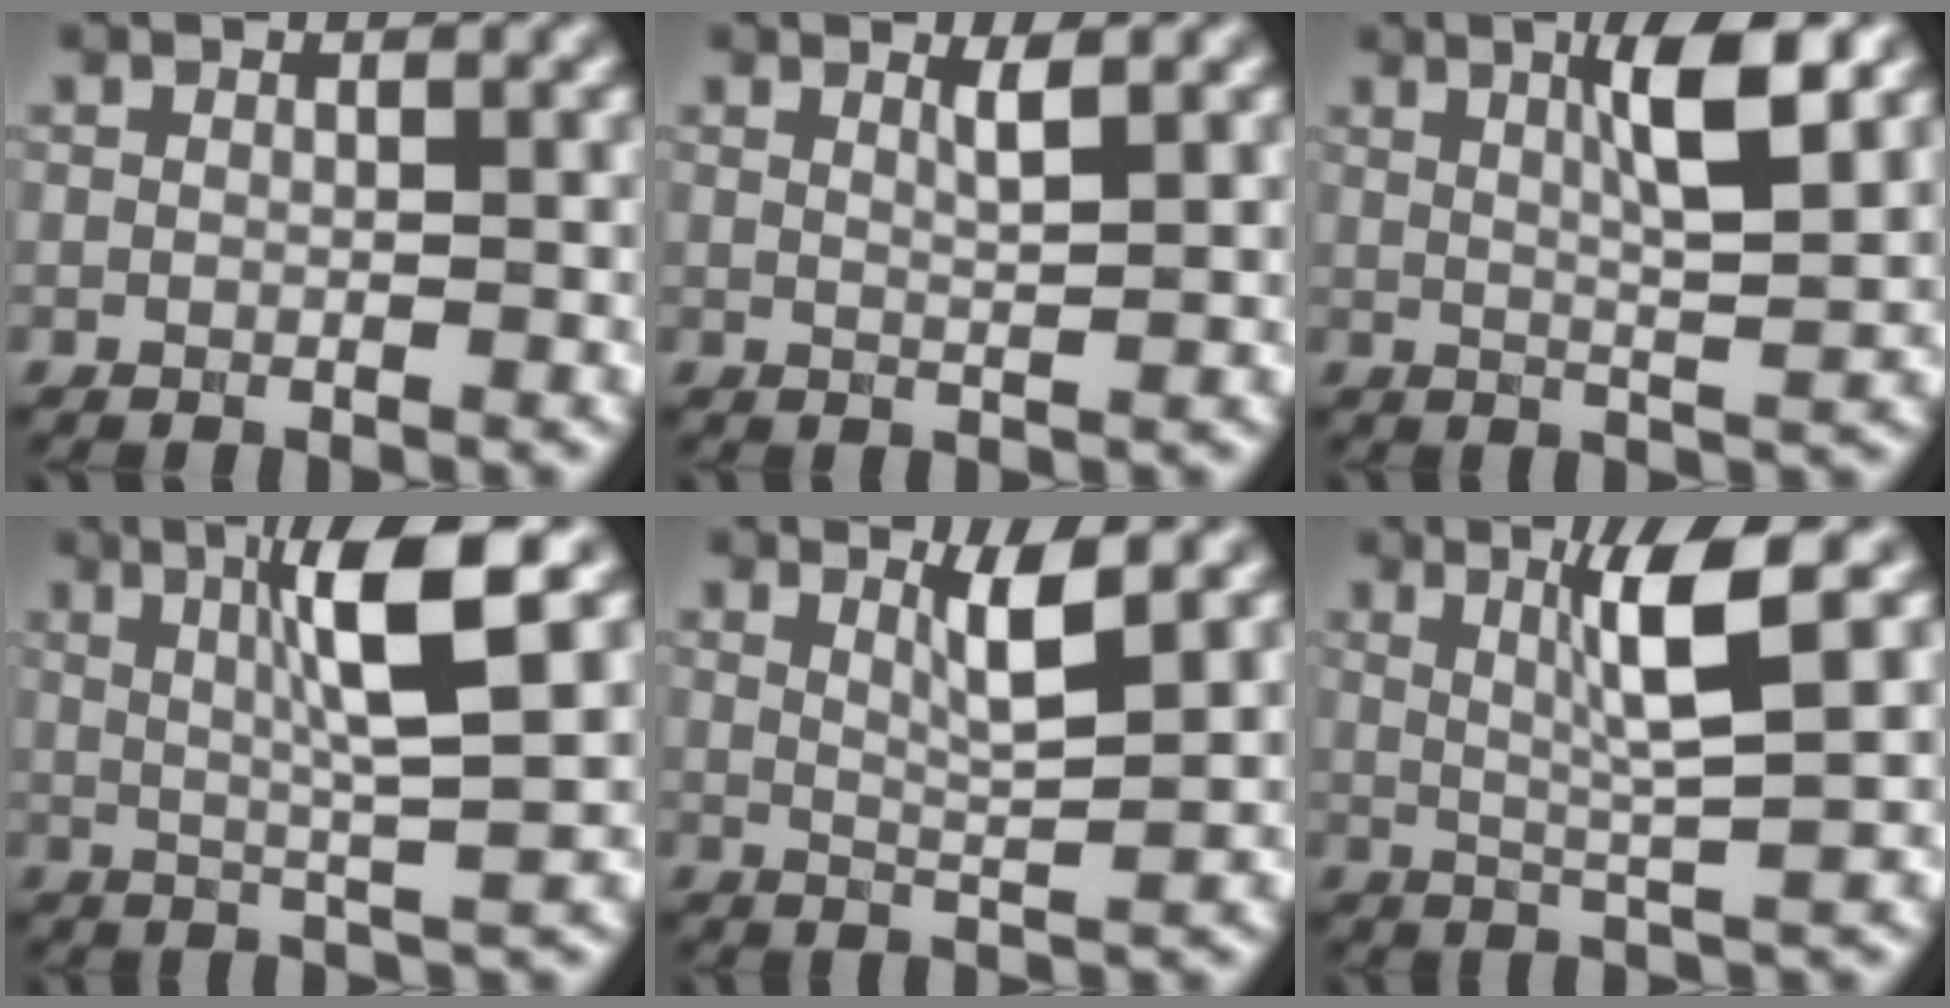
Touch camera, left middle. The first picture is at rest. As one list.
[{"total": 1.6, "force": [0.9, 0.4, 1.3], "torque": [-0.014, 0.002, 0.010]}, {"total": 5.6, "force": [2.3, 1.0, 5.0], "torque": [-0.077, 0.001, 0.036]}, {"total": 7.3, "force": [2.2, 0.9, 6.9], "torque": [-0.115, 0.006, 0.037]}, {"total": 3.3, "force": [1.6, 0.5, 2.8], "torque": [-0.042, -0.004, 0.030]}, {"total": 5.4, "force": [1.8, 0.4, 5.0], "torque": [-0.092, -0.001, 0.036]}]